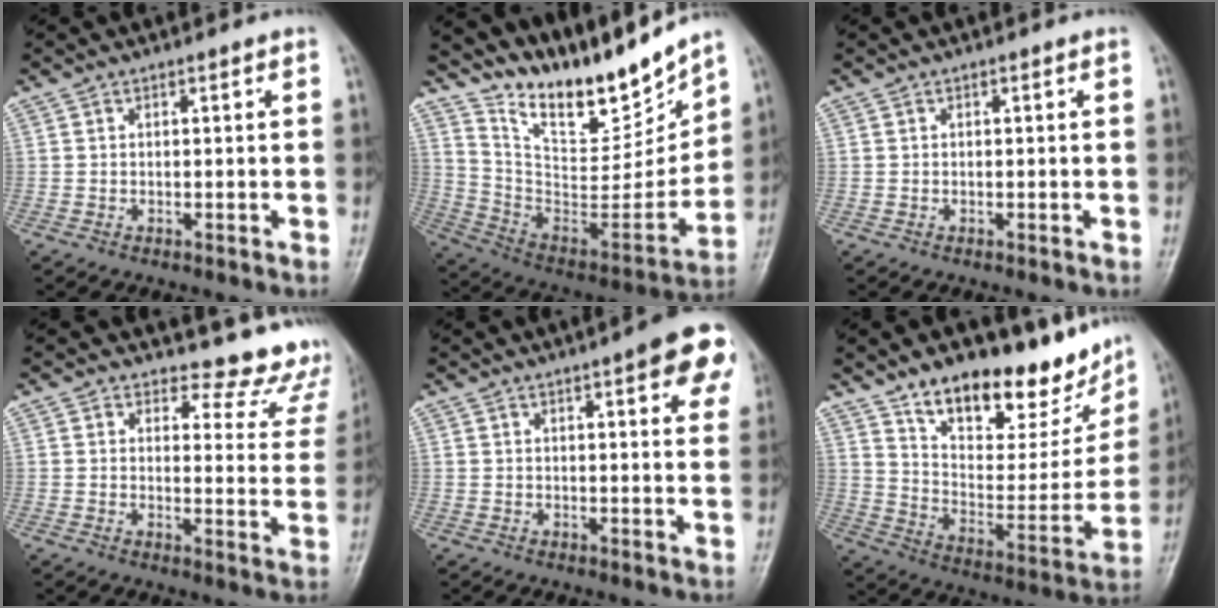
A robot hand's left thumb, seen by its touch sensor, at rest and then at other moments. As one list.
[{"total": 21.0, "force": [17.7, 5.3, 10.1], "torque": [-0.116, -0.112, 0.314]}, {"total": 0.0}, {"total": 11.2, "force": [10.5, 3.7, 0.9], "torque": [0.036, -0.104, 0.096]}, {"total": 10.5, "force": [5.2, 2.9, 8.6], "torque": [-0.072, -0.010, 0.056]}, {"total": 22.5, "force": [16.5, 9.6, 12.0], "torque": [-0.120, -0.084, 0.261]}]